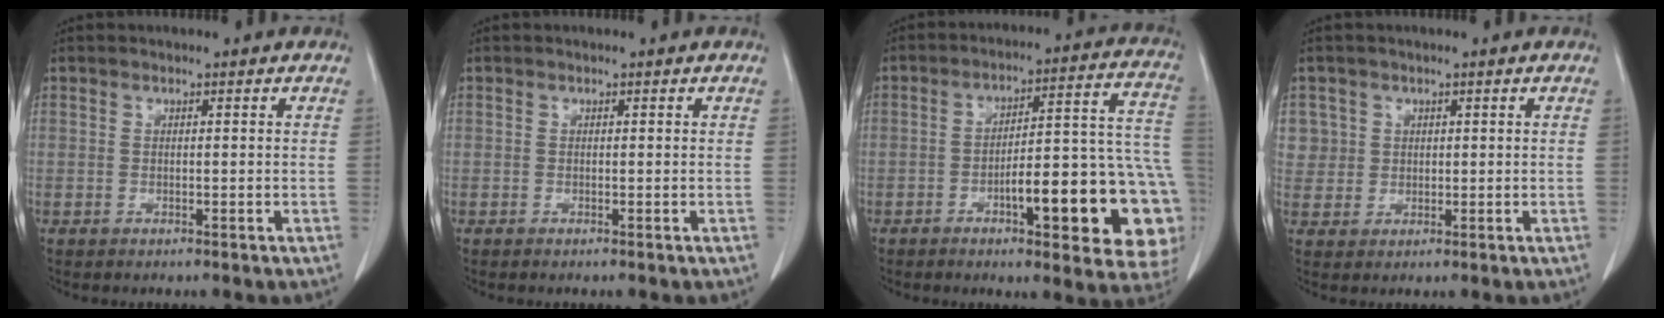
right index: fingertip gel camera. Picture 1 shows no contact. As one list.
[{"total": 0.0}, {"total": 21.0, "force": [-6.6, 4.3, 19.5], "torque": [-0.163, 0.035, -0.075]}, {"total": 3.7, "force": [1.3, 3.4, -0.2], "torque": [0.023, 0.004, 0.024]}]